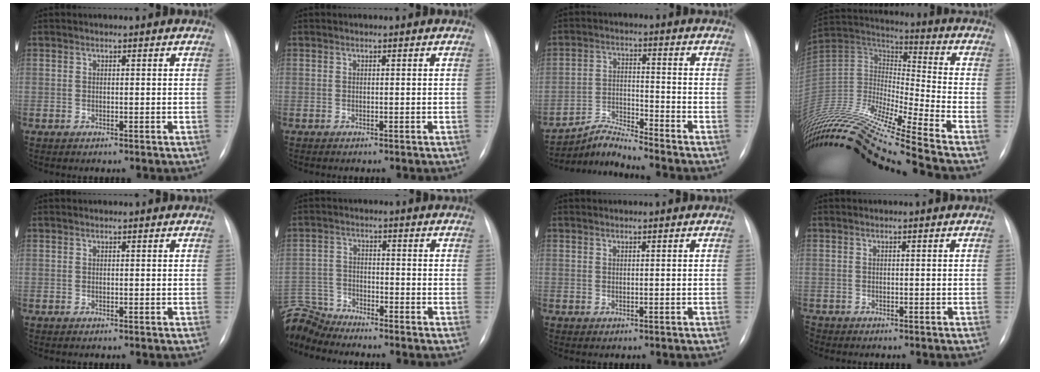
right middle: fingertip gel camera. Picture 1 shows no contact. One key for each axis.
{"total": 0.0}
{"total": 5.6, "fx": -5.4, "fy": -1.4, "fz": -0.6, "tx": -0.003, "ty": -0.007, "tz": -0.096}
{"total": 25.2, "fx": -20.8, "fy": -1.2, "fz": 14.3, "tx": -0.314, "ty": -0.019, "tz": -0.383}
{"total": 0.0}
{"total": 7.8, "fx": -7.8, "fy": 0.2, "fz": -0.3, "tx": -0.008, "ty": 0.007, "tz": -0.152}
{"total": 0.0}
{"total": 2.9, "fx": -2.5, "fy": 1.4, "fz": 0.6, "tx": -0.012, "ty": -0.004, "tz": -0.036}